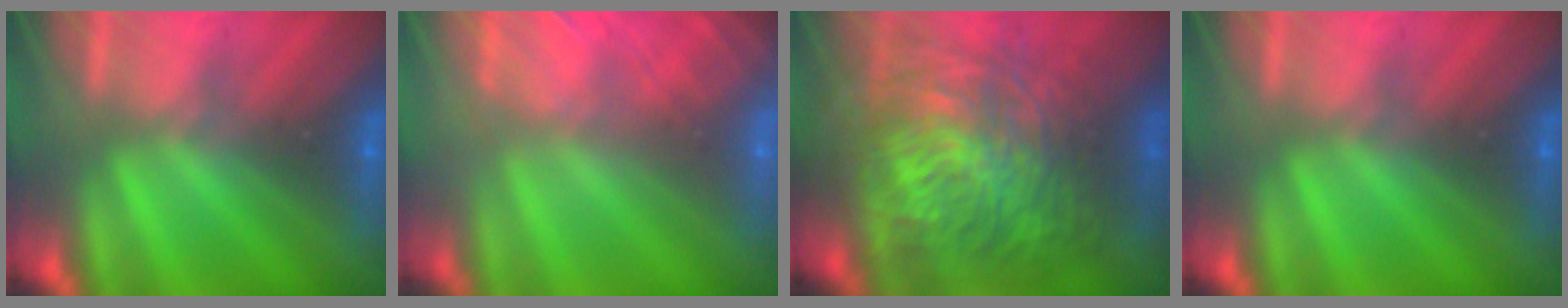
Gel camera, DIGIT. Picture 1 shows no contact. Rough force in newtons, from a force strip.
{"total": 7.7}
{"total": 11.3}
{"total": 0.0}